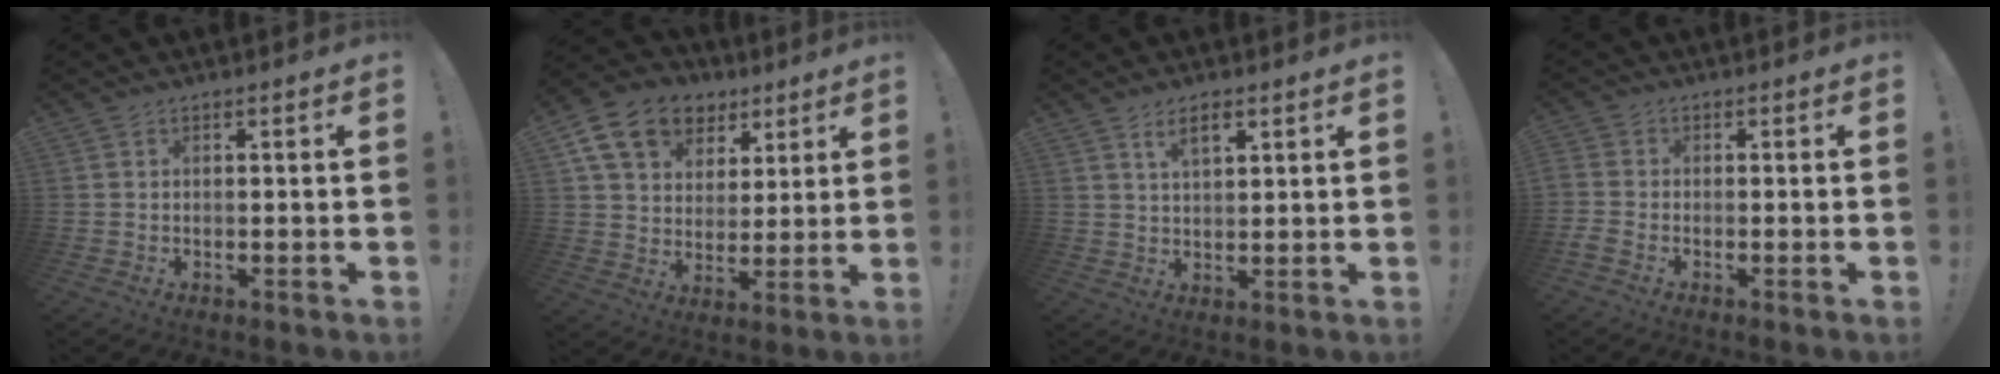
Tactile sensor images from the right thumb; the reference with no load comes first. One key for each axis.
{"total": 16.1, "fx": 8.3, "fy": 11.5, "fz": 7.6, "tx": -0.115, "ty": -0.036, "tz": 0.159}
{"total": 5.0, "fx": 2.8, "fy": 2.1, "fz": 3.6, "tx": -0.058, "ty": -0.008, "tz": 0.047}
{"total": 2.3, "fx": -1.1, "fy": 1.4, "fz": 1.4, "tx": -0.039, "ty": -0.003, "tz": -0.022}